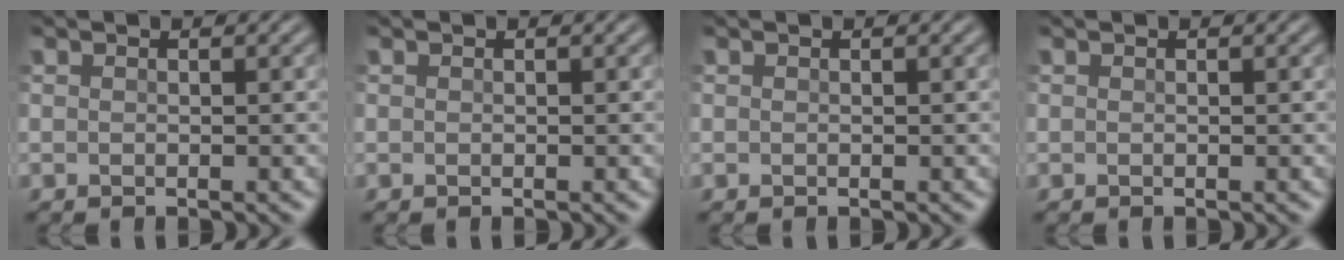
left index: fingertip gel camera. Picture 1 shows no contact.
{"total": 0.0}
{"total": 0.0}
{"total": 0.0}